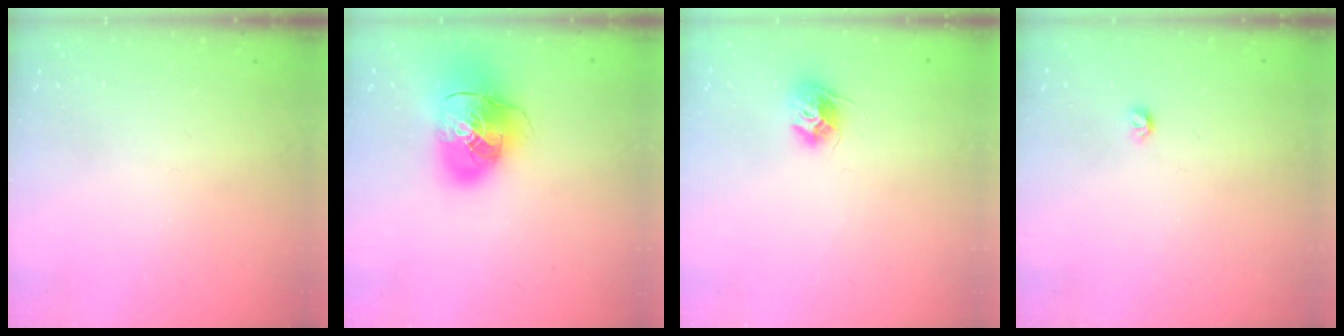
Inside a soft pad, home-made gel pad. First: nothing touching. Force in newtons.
{"total": 18.6, "press": 18.3, "slide": 3.1}
{"total": 9.3, "press": 9.3, "slide": 0.5}
{"total": 3.5, "press": 3.5, "slide": 0.5}